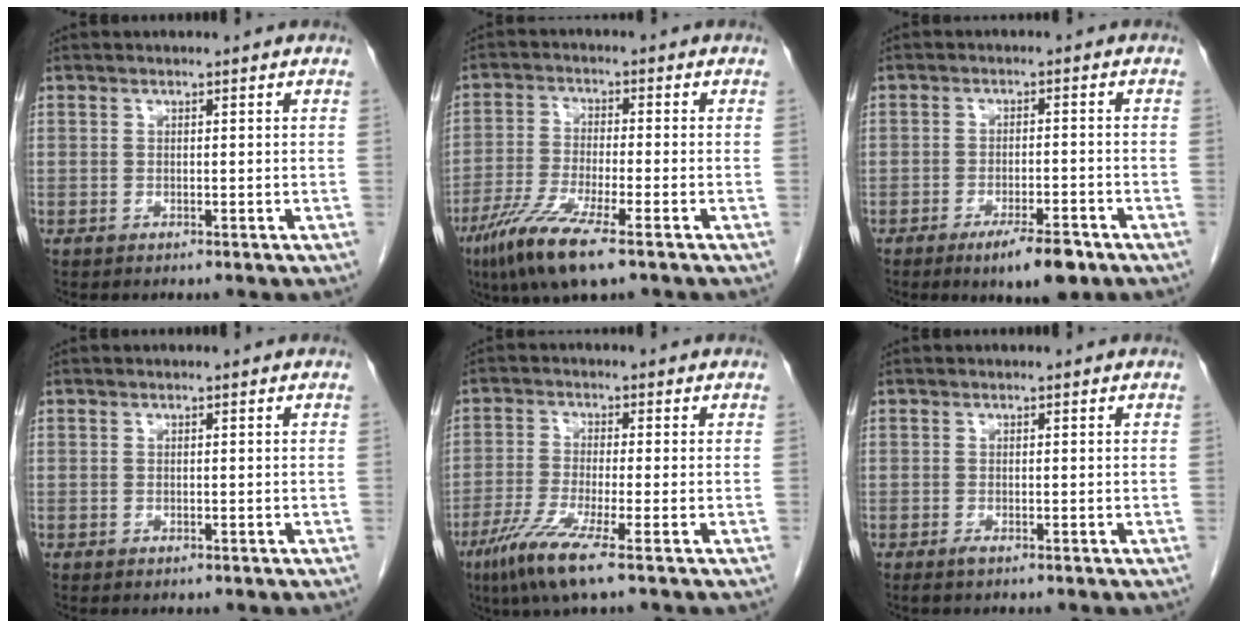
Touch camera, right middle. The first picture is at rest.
{"total": 8.9, "force": [-5.4, 0.4, 7.1], "torque": [-0.149, -0.026, -0.102]}
{"total": 6.5, "force": [-4.2, 1.4, 4.8], "torque": [-0.075, -0.007, -0.059]}
{"total": 0.0}
{"total": 7.5, "force": [-4.4, -0.3, 6.1], "torque": [-0.126, -0.024, -0.086]}
{"total": 0.7, "force": [-0.5, 0.0, 0.5], "torque": [-0.011, -0.002, -0.008]}